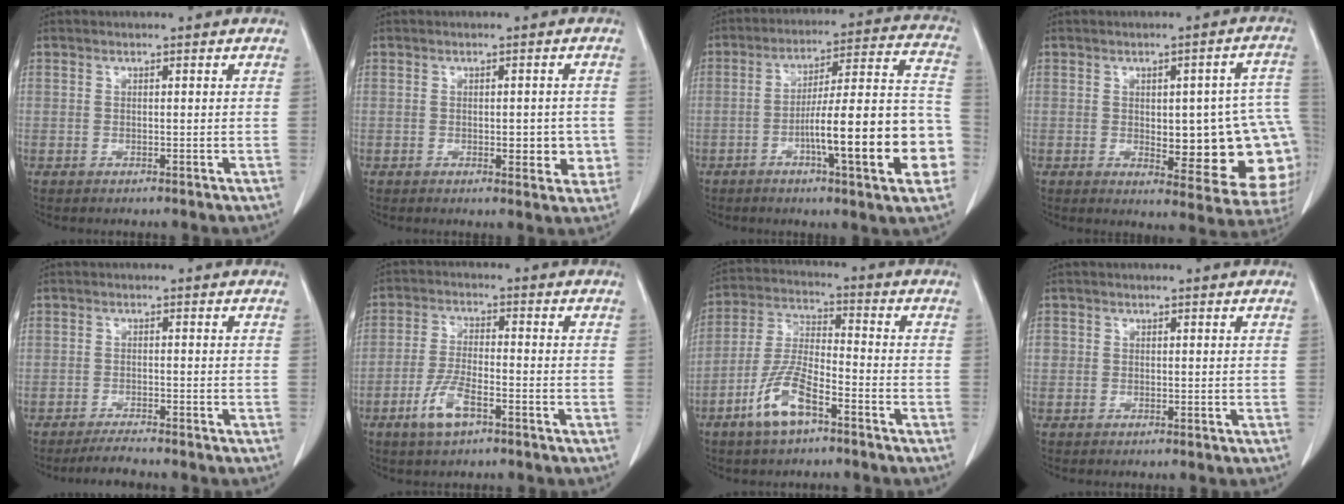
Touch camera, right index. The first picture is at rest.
{"total": 4.4, "force": [-0.8, 2.2, 3.7], "torque": [-0.033, 0.000, -0.007]}
{"total": 19.3, "force": [-5.8, 1.8, 18.3], "torque": [-0.216, 0.024, -0.081]}
{"total": 17.7, "force": [-1.6, 6.0, 16.6], "torque": [-0.137, 0.022, 0.003]}
{"total": 2.4, "force": [-2.3, 0.1, 0.5], "torque": [-0.012, -0.009, -0.039]}
{"total": 6.4, "force": [-3.5, 1.9, 5.0], "torque": [-0.105, -0.004, -0.065]}
{"total": 9.5, "force": [-5.4, 2.7, 7.4], "torque": [-0.162, -0.003, -0.105]}
{"total": 1.2, "force": [0.0, 1.2, 0.2], "torque": [0.010, 0.007, 0.000]}